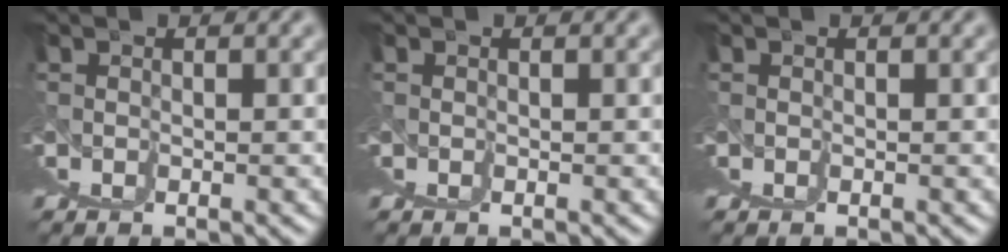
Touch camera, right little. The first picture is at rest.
{"total": 0.0}
{"total": 0.0}